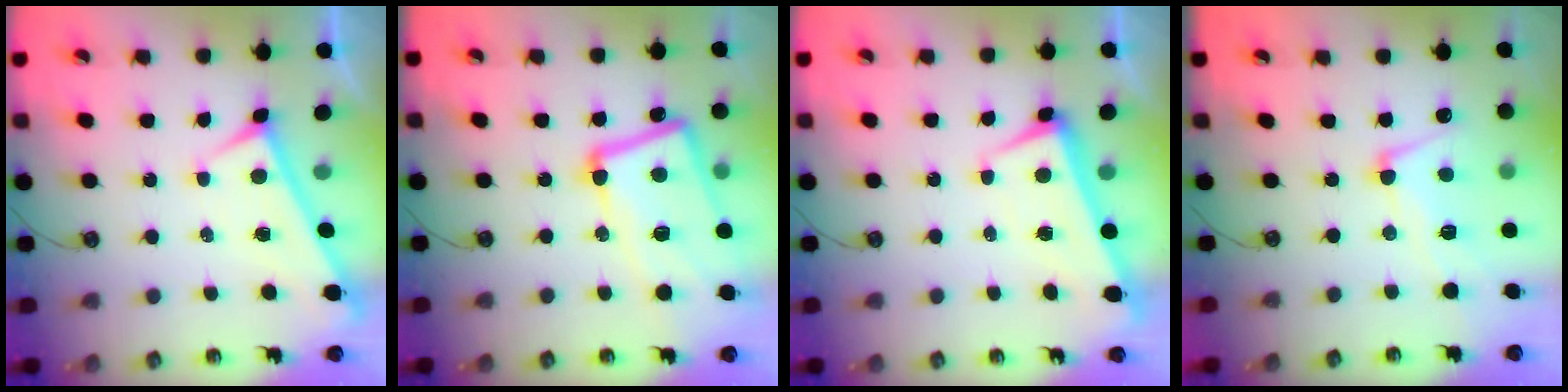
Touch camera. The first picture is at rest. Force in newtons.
{"total": 17.4, "press": 17.1, "slide": 3.0}
{"total": 2.2, "press": 2.1, "slide": 0.7}
{"total": 4.4, "press": 4.2, "slide": 1.1}